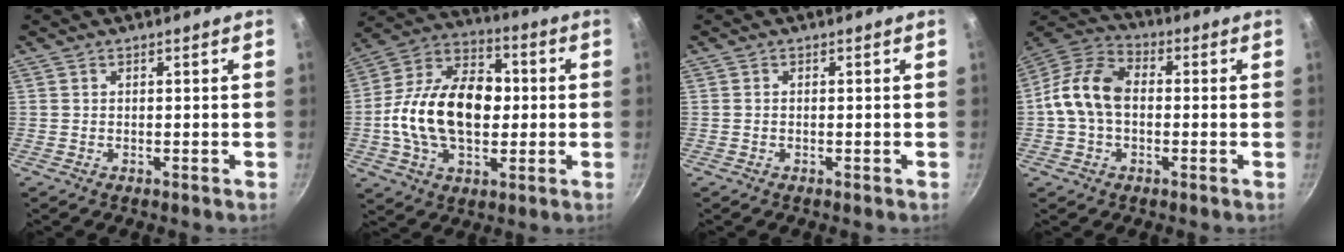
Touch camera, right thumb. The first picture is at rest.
{"total": 20.7, "force": [-0.5, 13.4, 15.8], "torque": [-0.245, 0.034, -0.022]}
{"total": 0.0}
{"total": 11.6, "force": [-0.4, 8.0, 8.3], "torque": [-0.138, 0.037, -0.026]}